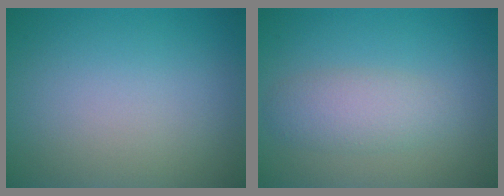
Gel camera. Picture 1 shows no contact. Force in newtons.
{"total": 2.9, "press": 2.9, "slide": 0.2}